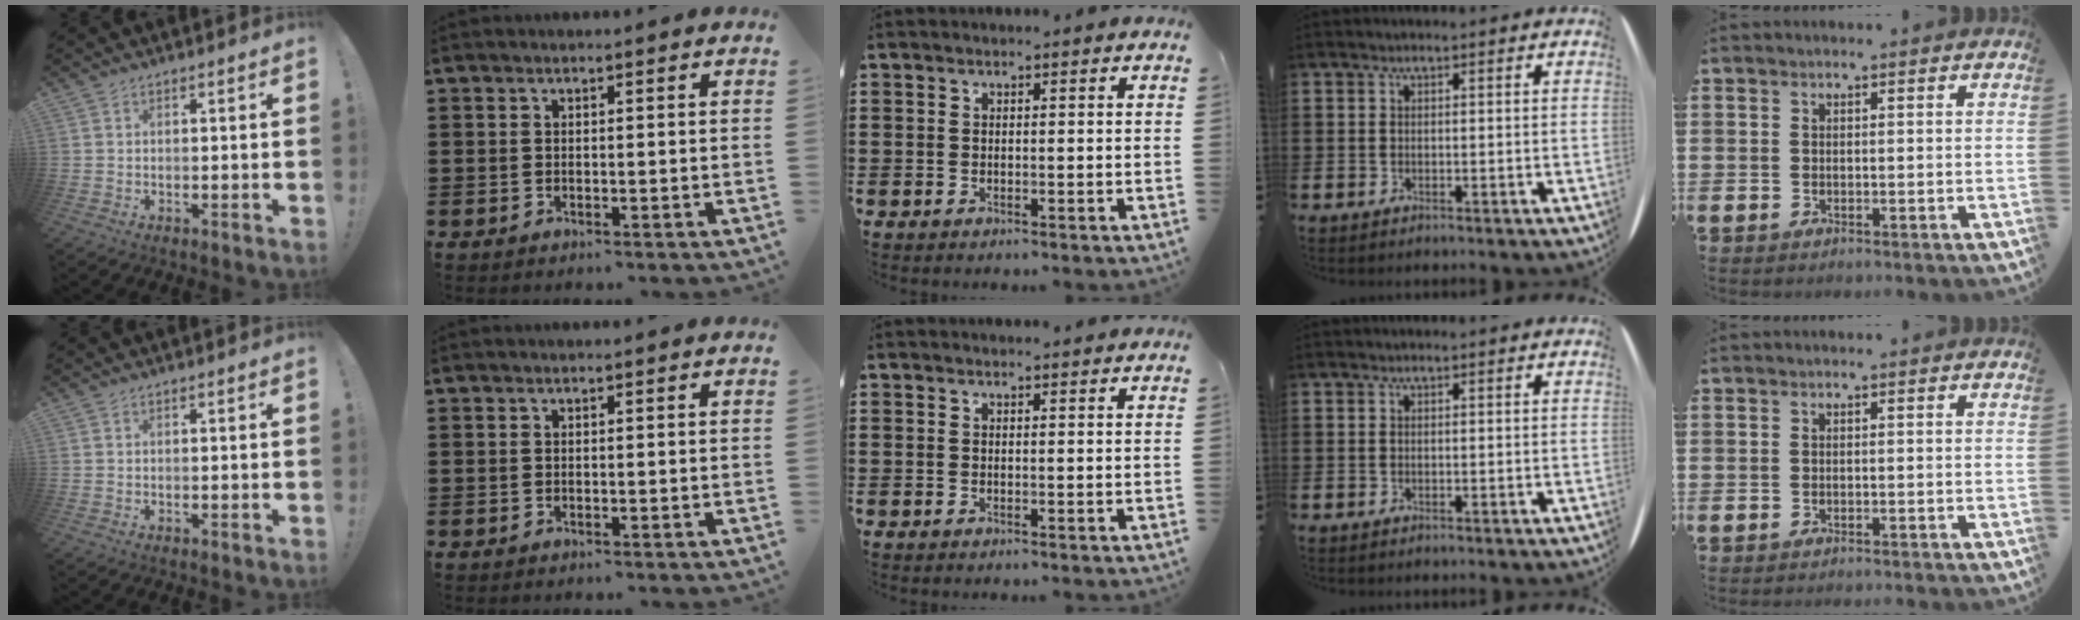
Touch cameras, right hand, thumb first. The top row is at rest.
{"middle": {"total": 0.7, "force": [0.7, 0.1, 0.1], "torque": [0.004, -0.005, 0.012]}, "little": {"total": 0.6, "force": [-0.6, -0.2, 0.0], "torque": [0.002, -0.002, -0.012]}}